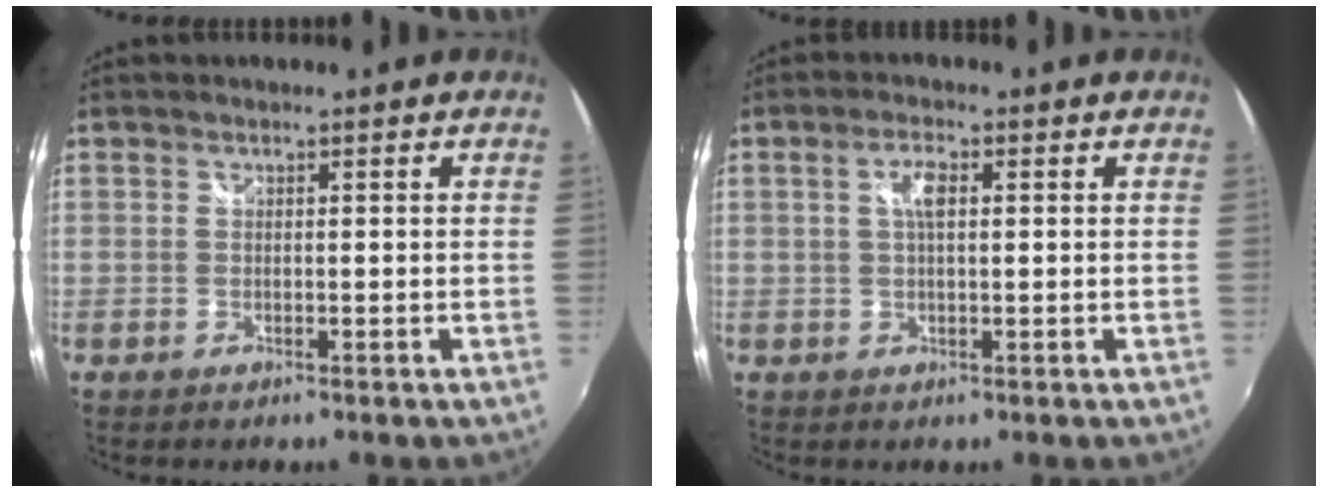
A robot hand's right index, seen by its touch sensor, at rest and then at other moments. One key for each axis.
{"total": 3.3, "fx": 0.8, "fy": 1.2, "fz": 3.0, "tx": -0.056, "ty": 0.006, "tz": 0.012}